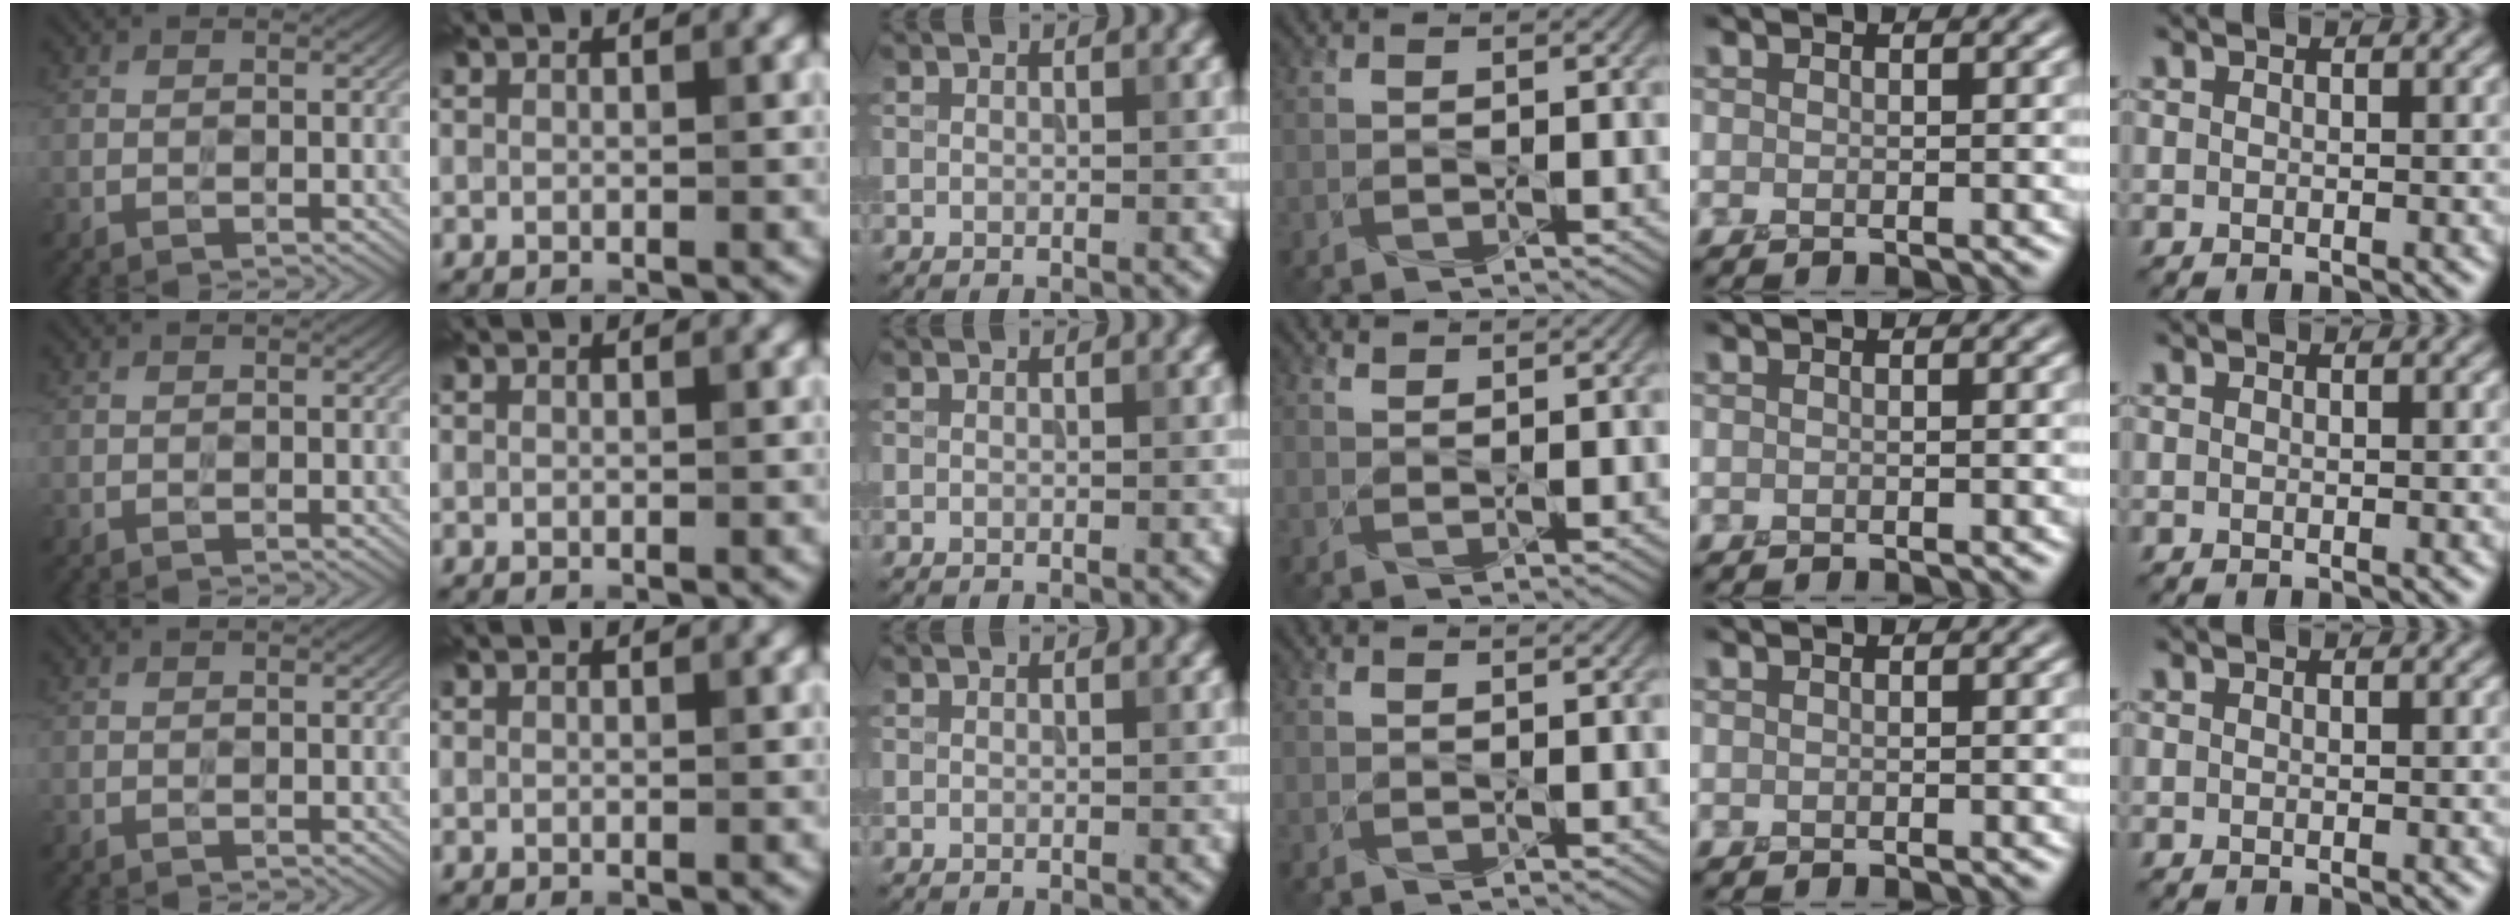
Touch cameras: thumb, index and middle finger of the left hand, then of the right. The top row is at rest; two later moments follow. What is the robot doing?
{"motion": "squeeze", "object": "paper clamp"}